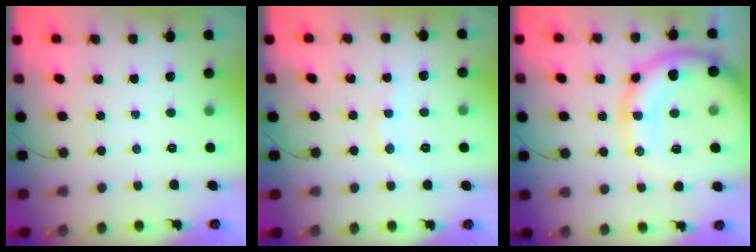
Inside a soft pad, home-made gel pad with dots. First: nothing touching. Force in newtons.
{"total": 4.9, "press": 4.8, "slide": 1.1}
{"total": 16.8, "press": 16.7, "slide": 1.4}